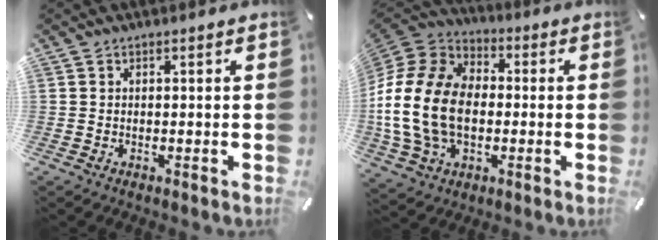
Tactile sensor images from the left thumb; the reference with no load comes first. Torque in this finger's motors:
{"motor_torque": [1.44, 2.53, 2.77, 0.00, 0.84]}